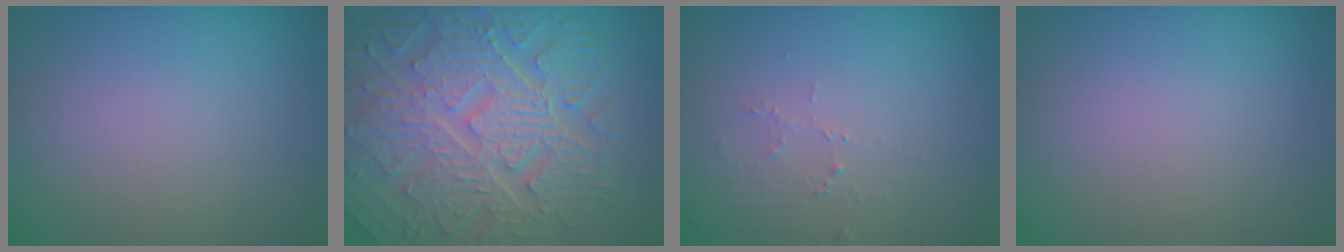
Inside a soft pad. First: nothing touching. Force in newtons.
{"total": 10.7, "press": 7.1, "slide": 8.0}
{"total": 1.5, "press": 1.5, "slide": 0.2}
{"total": 0.0}